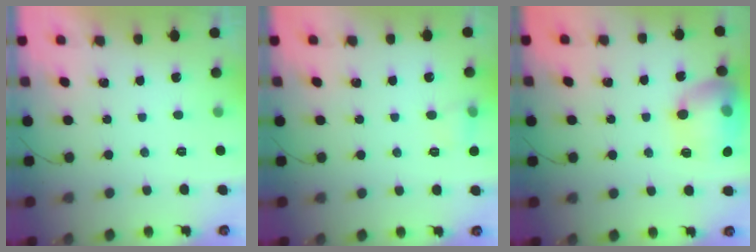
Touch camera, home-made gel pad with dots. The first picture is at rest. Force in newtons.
{"total": 5.2, "press": 4.9, "slide": 1.5}
{"total": 15.6, "press": 15.5, "slide": 1.2}